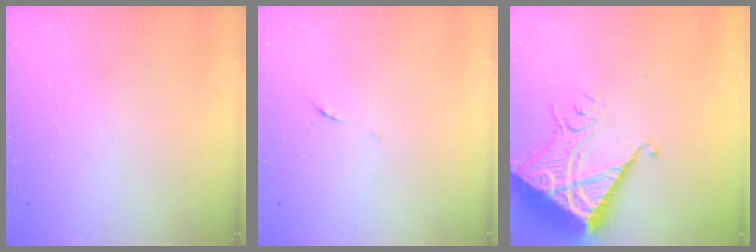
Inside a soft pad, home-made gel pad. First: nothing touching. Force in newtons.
{"total": 4.3, "press": 4.1, "slide": 1.2}
{"total": 13.7, "press": 13.7, "slide": 1.3}